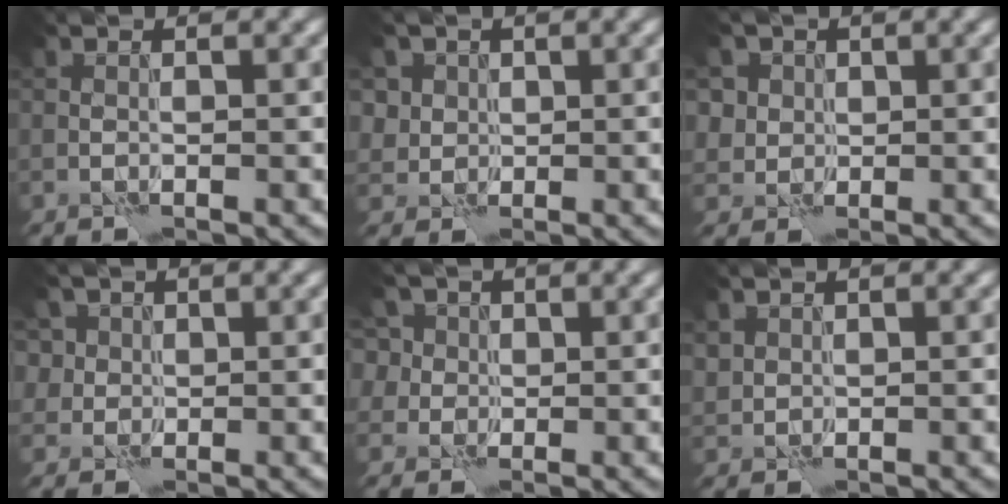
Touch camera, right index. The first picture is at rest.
{"total": 4.6, "force": [2.2, 3.7, 1.5], "torque": [-0.036, 0.004, 0.034]}
{"total": 5.4, "force": [2.6, 4.3, 1.8], "torque": [-0.043, 0.008, 0.035]}
{"total": 5.6, "force": [2.6, 4.5, 2.2], "torque": [-0.046, 0.015, 0.026]}
{"total": 7.5, "force": [3.5, 5.7, 3.3], "torque": [-0.064, 0.027, 0.026]}
{"total": 1.3, "force": [0.7, 1.0, 0.1], "torque": [-0.005, -0.002, 0.017]}